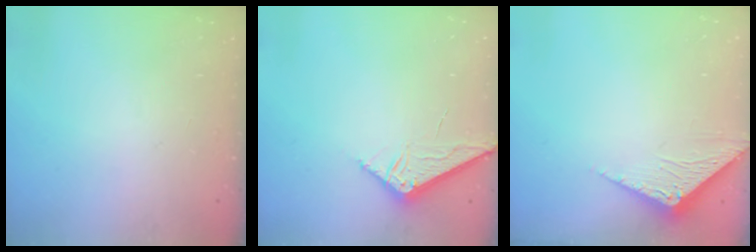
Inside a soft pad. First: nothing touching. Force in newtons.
{"total": 6.6, "press": 6.6, "slide": 0.7}
{"total": 3.4, "press": 3.4, "slide": 0.3}